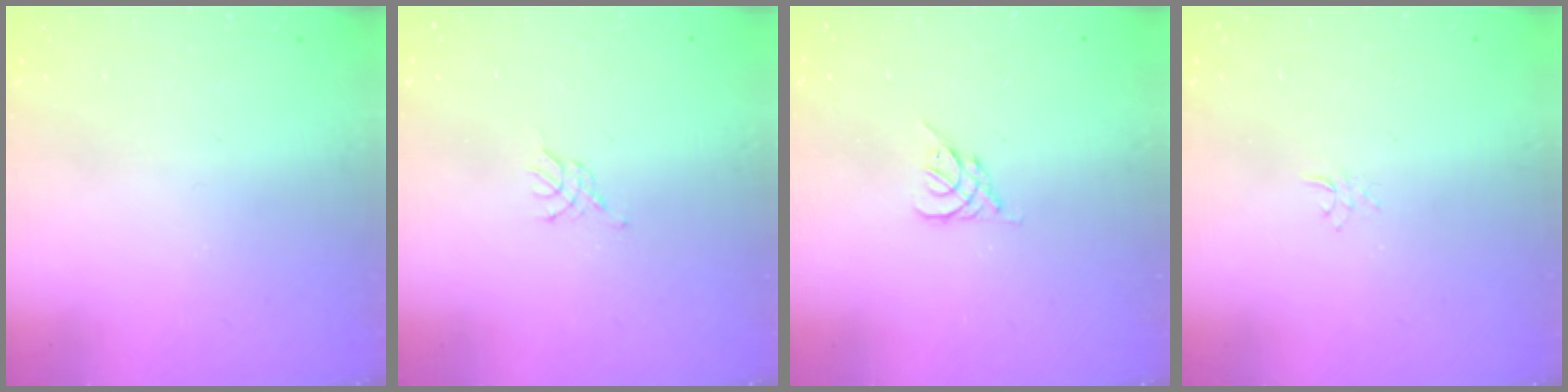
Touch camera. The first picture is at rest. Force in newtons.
{"total": 2.3, "press": 2.2, "slide": 0.5}
{"total": 2.6, "press": 2.5, "slide": 0.7}
{"total": 2.9, "press": 2.9, "slide": 0.3}